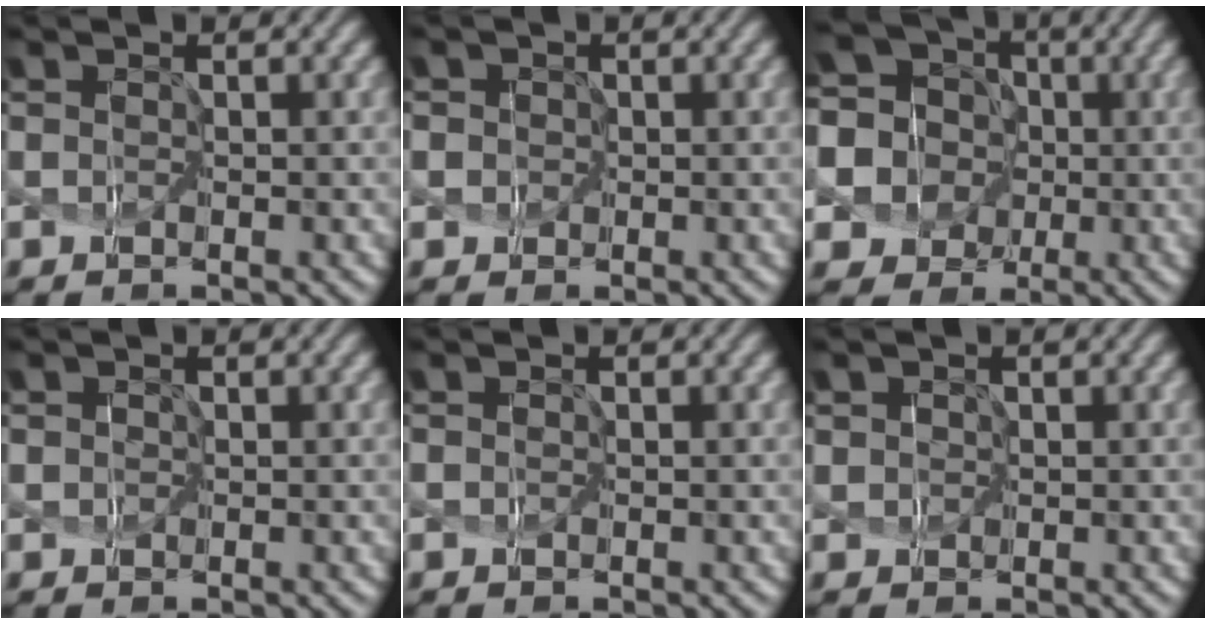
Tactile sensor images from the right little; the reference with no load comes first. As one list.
[{"total": 4.2, "force": [0.7, 3.9, 1.3], "torque": [-0.034, 0.038, -0.012]}, {"total": 11.7, "force": [0.5, 10.8, 4.6], "torque": [-0.156, 0.023, -0.017]}, {"total": 1.5, "force": [0.6, 1.3, 0.6], "torque": [0.004, 0.013, -0.009]}, {"total": 0.0}, {"total": 2.1, "force": [0.9, 1.8, 0.7], "torque": [-0.009, 0.017, 0.008]}]